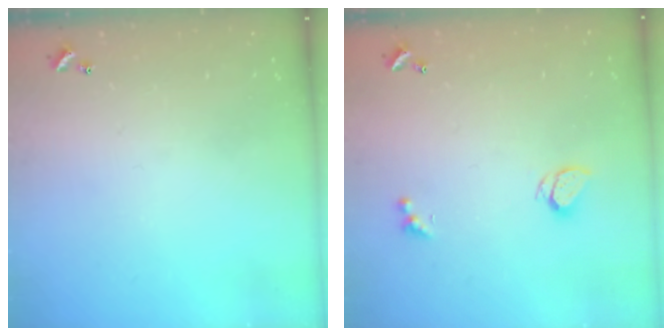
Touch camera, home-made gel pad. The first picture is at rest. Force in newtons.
{"total": 2.4, "press": 2.3, "slide": 0.6}